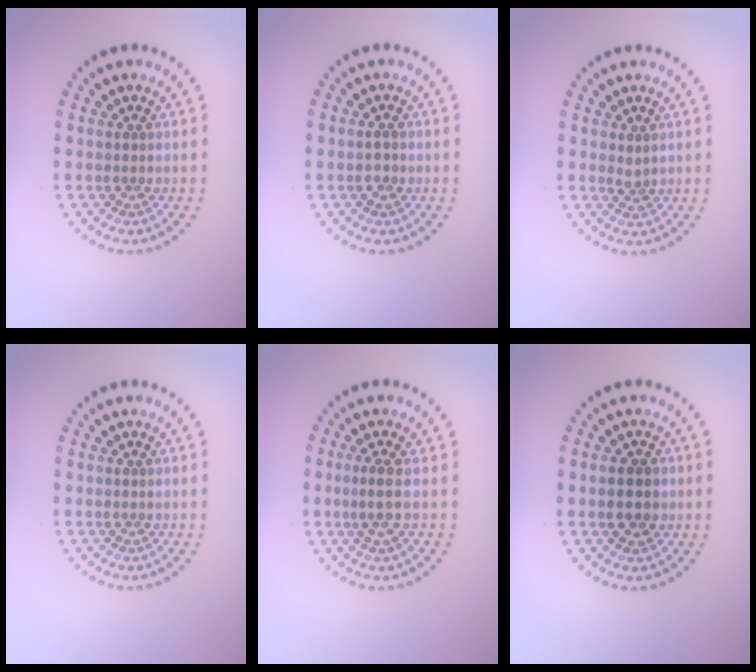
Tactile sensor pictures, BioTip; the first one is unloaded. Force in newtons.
{"total": 1.1, "press": 1.1, "slide": 0.4}
{"total": 0.9, "press": 0.7, "slide": 0.6}
{"total": 0.0}
{"total": 2.0, "press": 1.5, "slide": 1.3}
{"total": 3.1, "press": 3.1, "slide": 0.1}